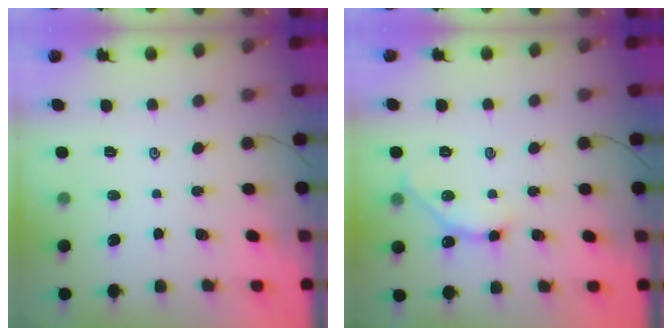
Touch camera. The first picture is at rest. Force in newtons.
{"total": 4.9, "press": 4.9, "slide": 0.7}